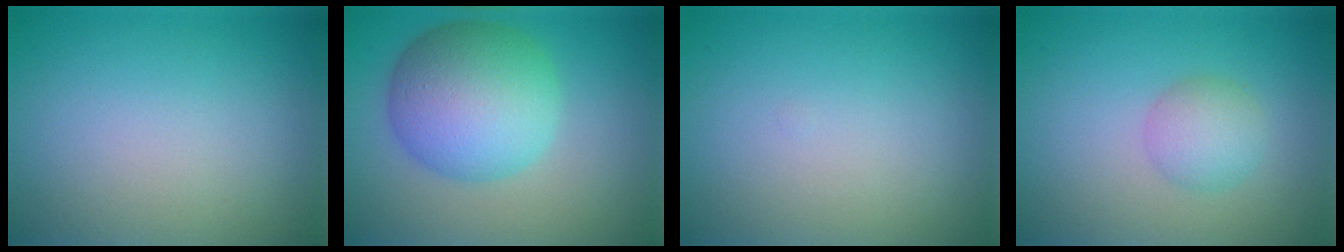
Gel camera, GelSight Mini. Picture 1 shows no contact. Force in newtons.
{"total": 8.7, "press": 8.7, "slide": 0.2}
{"total": 0.0}
{"total": 2.5, "press": 2.4, "slide": 0.2}